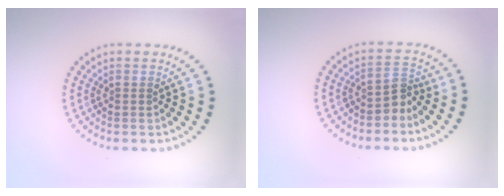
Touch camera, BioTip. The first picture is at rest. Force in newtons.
{"total": 2.2, "press": 1.5, "slide": 1.6}